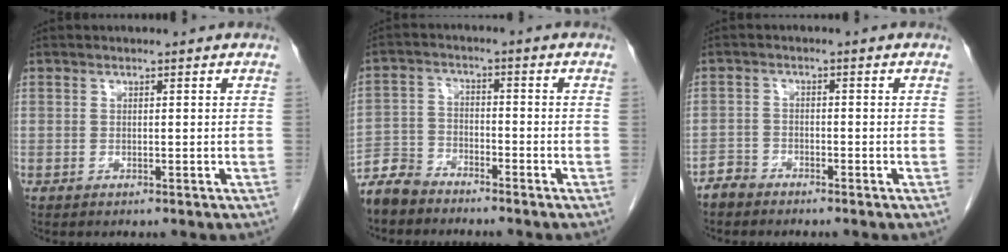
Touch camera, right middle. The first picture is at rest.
{"total": 6.0, "force": [-5.5, 2.2, 0.9], "torque": [-0.026, -0.012, -0.110]}
{"total": 2.4, "force": [-2.2, 0.9, -0.1], "torque": [0.000, 0.001, -0.043]}